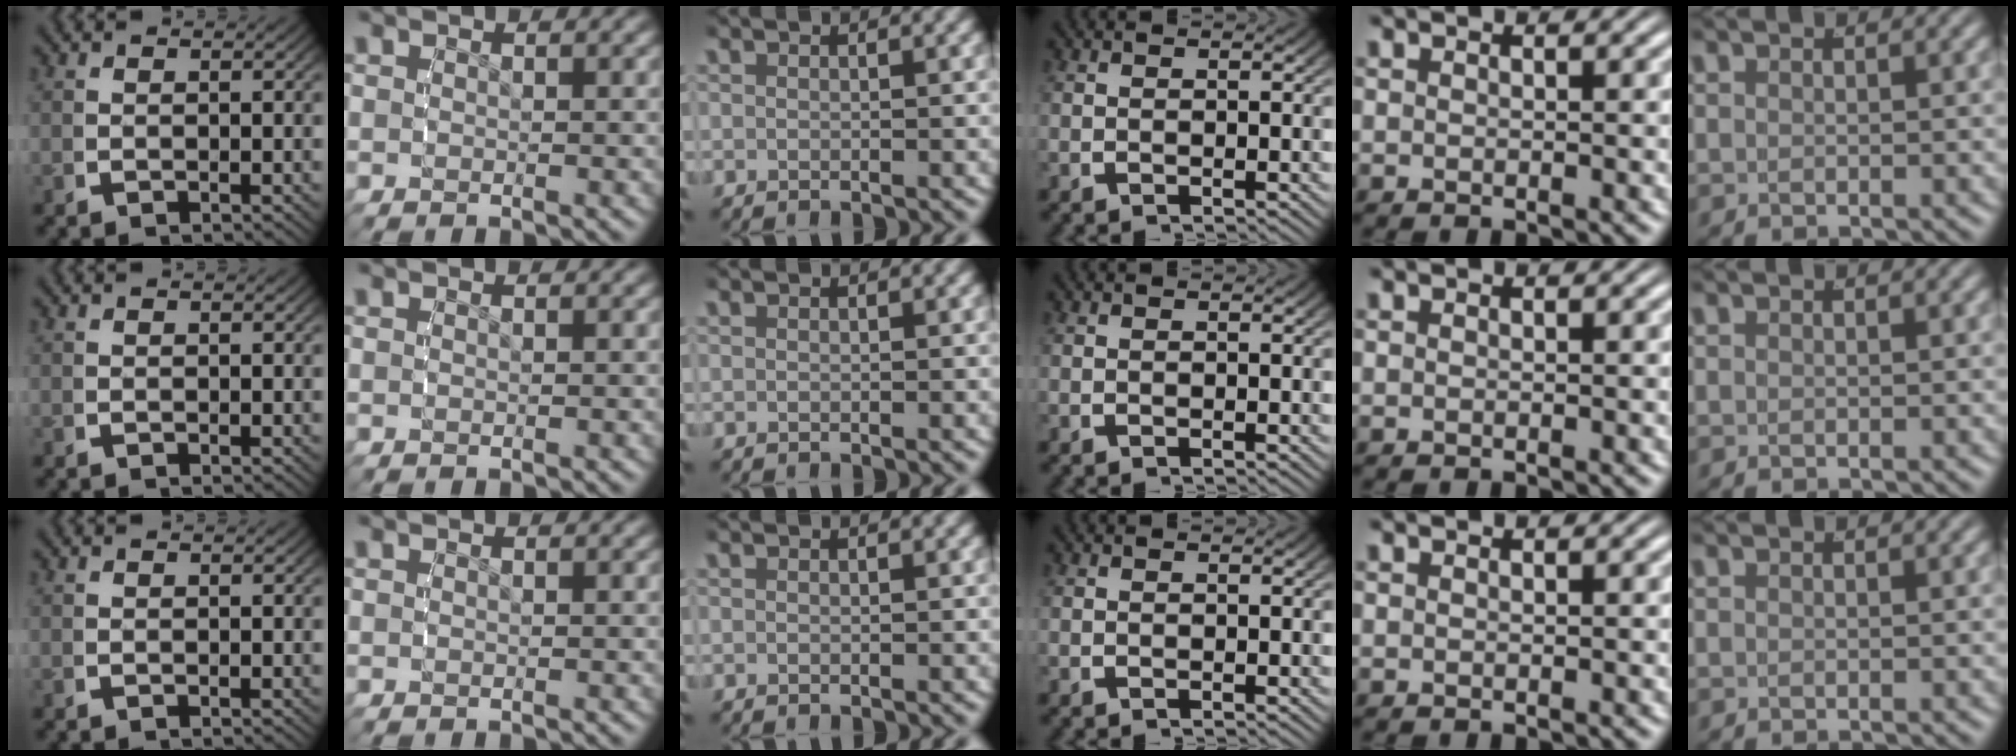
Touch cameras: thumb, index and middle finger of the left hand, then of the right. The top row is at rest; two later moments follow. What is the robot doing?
{"motion": "reach", "object": "bowl"}